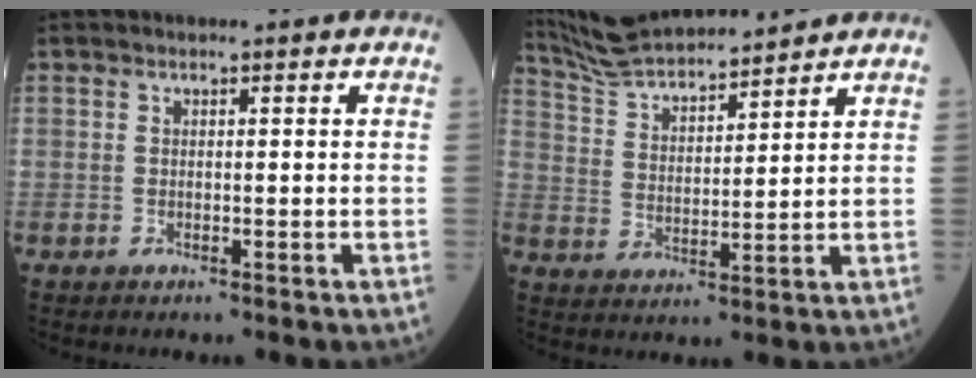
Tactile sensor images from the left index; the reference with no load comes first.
{"total": 12.5, "force": [11.9, 0.9, 3.7], "torque": [-0.079, 0.018, 0.220]}